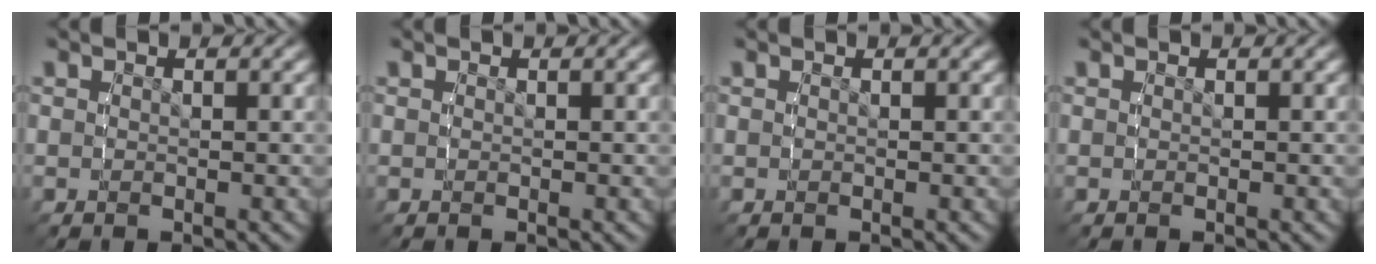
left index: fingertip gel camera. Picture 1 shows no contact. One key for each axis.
{"total": 0.0}
{"total": 0.0}
{"total": 0.0}